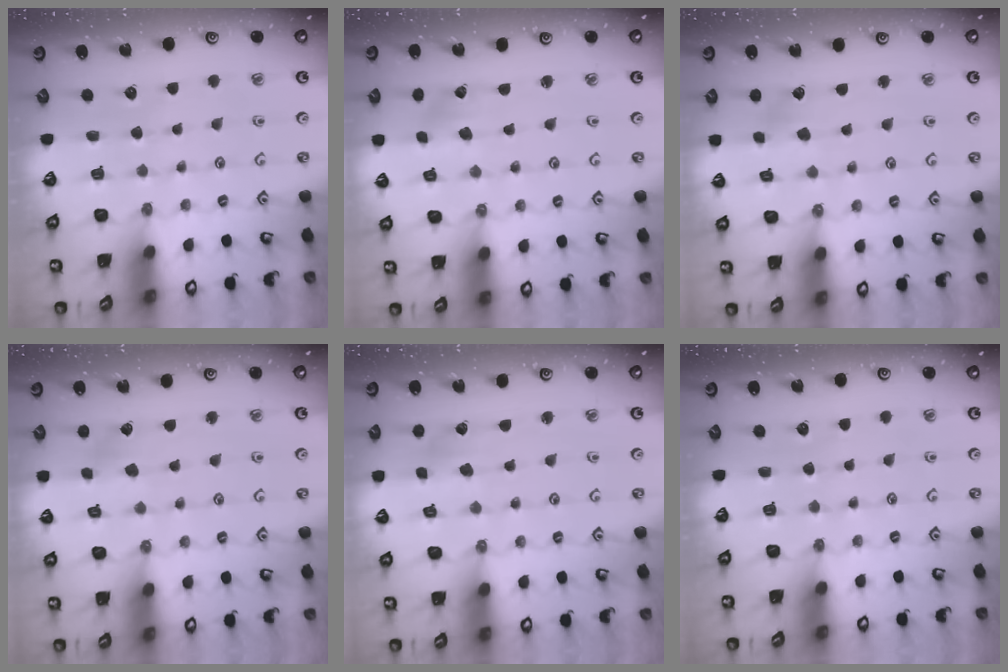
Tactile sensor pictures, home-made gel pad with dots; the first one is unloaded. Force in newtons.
{"total": 2.4, "press": 2.3, "slide": 0.4}
{"total": 2.4, "press": 2.2, "slide": 0.9}
{"total": 2.4, "press": 2.2, "slide": 0.9}
{"total": 1.8, "press": 1.8, "slide": 0.2}
{"total": 0.0}